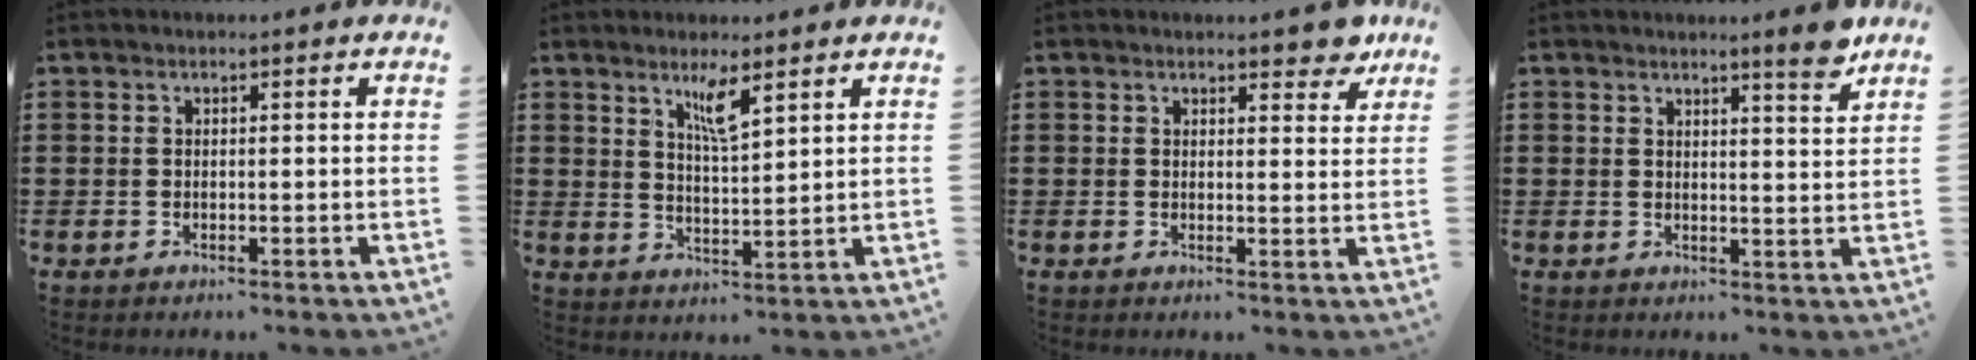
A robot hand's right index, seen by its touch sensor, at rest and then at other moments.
{"total": 4.6, "force": [2.9, 0.7, 3.5], "torque": [-0.068, 0.002, 0.047]}
{"total": 3.5, "force": [3.0, 1.2, 1.3], "torque": [-0.010, -0.007, 0.051]}
{"total": 4.6, "force": [3.9, -0.3, 2.5], "torque": [-0.043, -0.013, 0.066]}